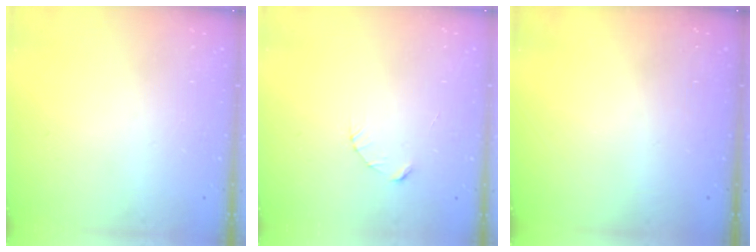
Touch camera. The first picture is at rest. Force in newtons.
{"total": 2.3, "press": 2.3, "slide": 0.3}
{"total": 0.0}